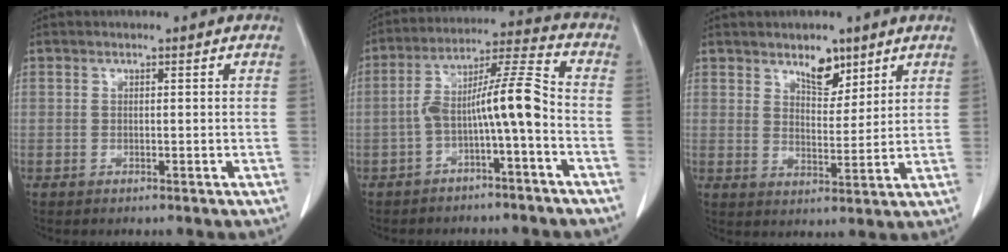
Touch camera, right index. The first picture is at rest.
{"total": 9.8, "force": [-2.9, 0.6, 9.3], "torque": [-0.164, 0.037, -0.052]}
{"total": 5.3, "force": [3.7, 2.5, 2.9], "torque": [-0.041, -0.004, 0.065]}